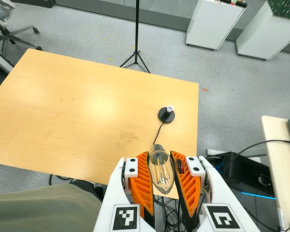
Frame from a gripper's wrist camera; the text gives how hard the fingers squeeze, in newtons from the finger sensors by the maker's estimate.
{"total": 23.3, "left": 26.3, "right": 20.3}